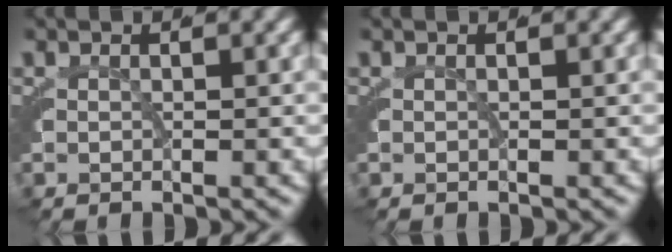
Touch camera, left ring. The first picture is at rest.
{"total": 0.0}